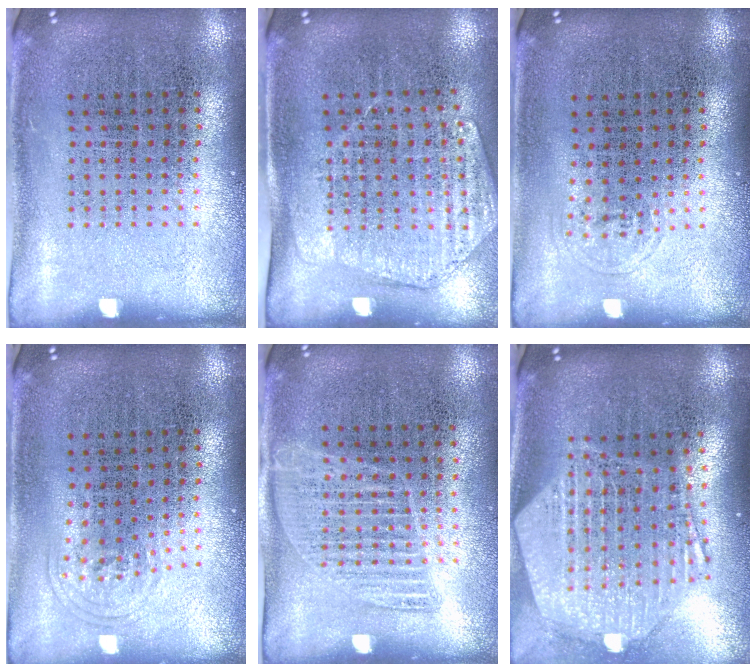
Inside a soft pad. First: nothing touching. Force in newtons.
{"total": 1.6, "press": 1.4, "slide": 0.8}
{"total": 0.5, "press": 0.5, "slide": 0.2}
{"total": 0.9, "press": 0.6, "slide": 0.7}
{"total": 1.1, "press": 1.0, "slide": 0.5}
{"total": 2.8, "press": 2.2, "slide": 1.7}